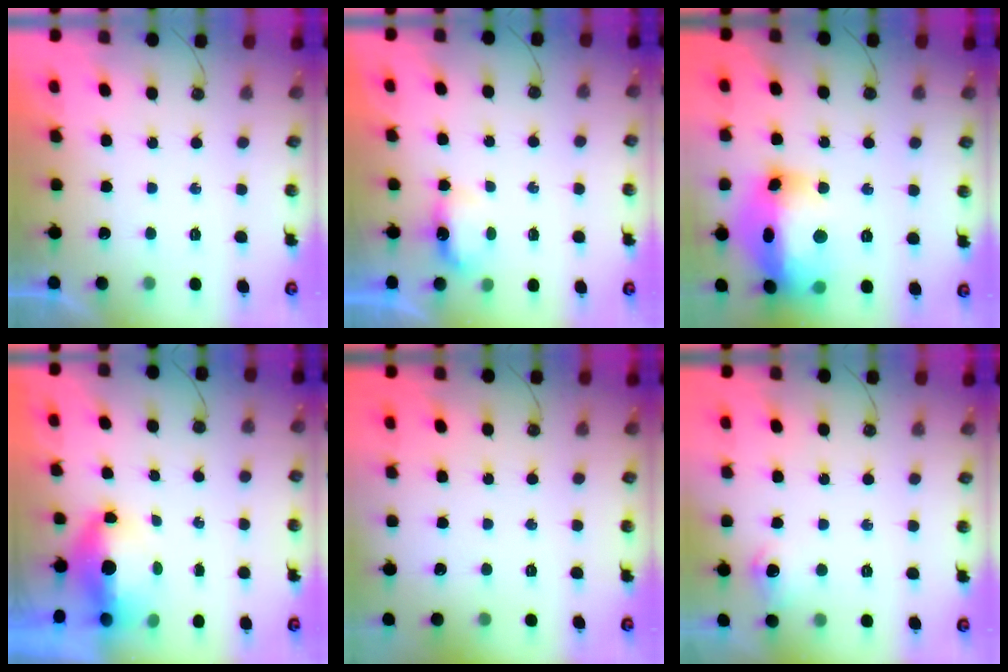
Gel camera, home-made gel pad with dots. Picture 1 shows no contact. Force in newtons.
{"total": 3.8, "press": 3.7, "slide": 0.6}
{"total": 21.8, "press": 21.7, "slide": 2.2}
{"total": 6.2, "press": 6.0, "slide": 1.2}
{"total": 0.0}
{"total": 7.9, "press": 7.8, "slide": 1.0}